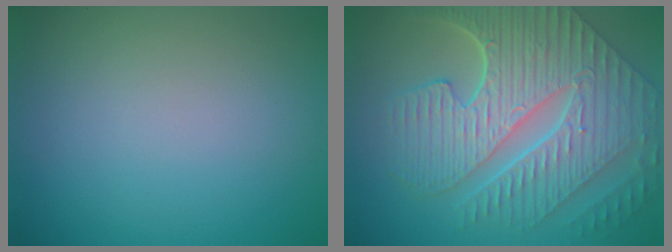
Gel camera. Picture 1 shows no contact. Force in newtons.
{"total": 10.3, "press": 7.2, "slide": 7.3}